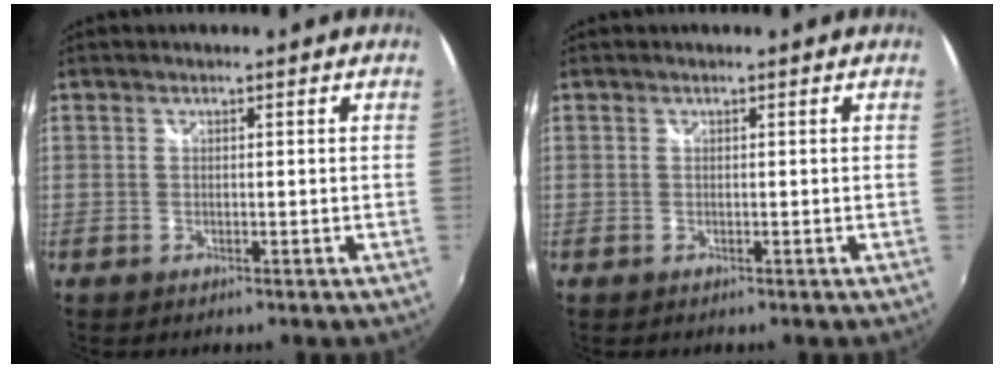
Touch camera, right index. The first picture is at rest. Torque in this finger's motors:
{"motor_torque": [0.04, 0.05, 0.00, 0.00]}